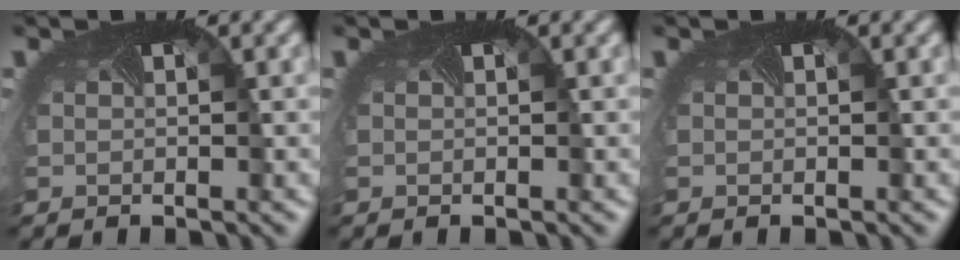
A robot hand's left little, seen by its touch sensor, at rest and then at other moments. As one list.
[{"total": 0.0}, {"total": 0.0}]